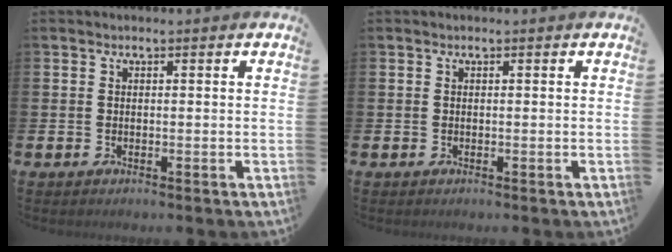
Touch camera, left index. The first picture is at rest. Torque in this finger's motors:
{"motor_torque": [-0.01, 0.01, 0.01, 0.00]}